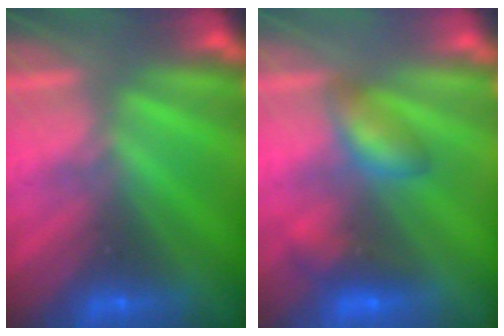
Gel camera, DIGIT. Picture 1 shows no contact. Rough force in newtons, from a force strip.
{"total": 2.9}